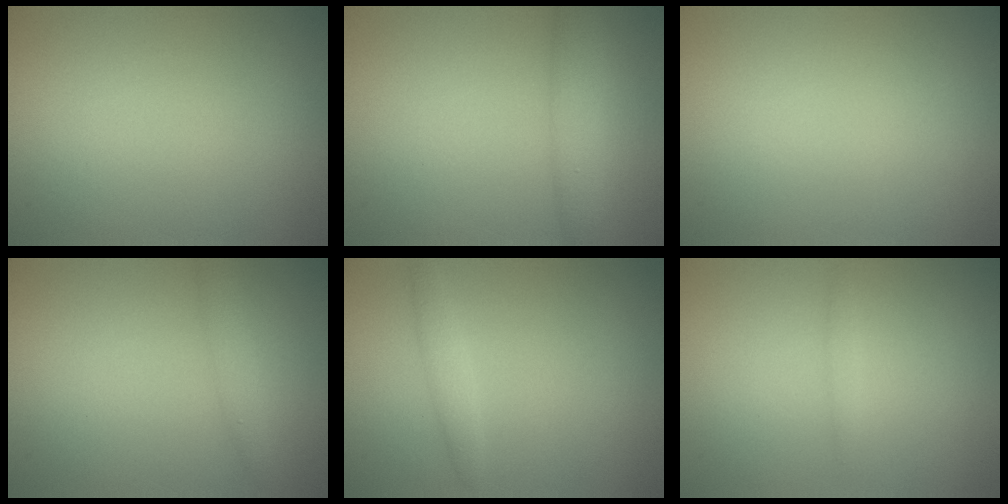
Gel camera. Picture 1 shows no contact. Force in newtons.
{"total": 3.0, "press": 3.0, "slide": 0.1}
{"total": 0.0}
{"total": 1.7, "press": 1.7, "slide": 0.1}
{"total": 1.3, "press": 1.3, "slide": 0.0}
{"total": 0.7, "press": 0.7, "slide": 0.1}